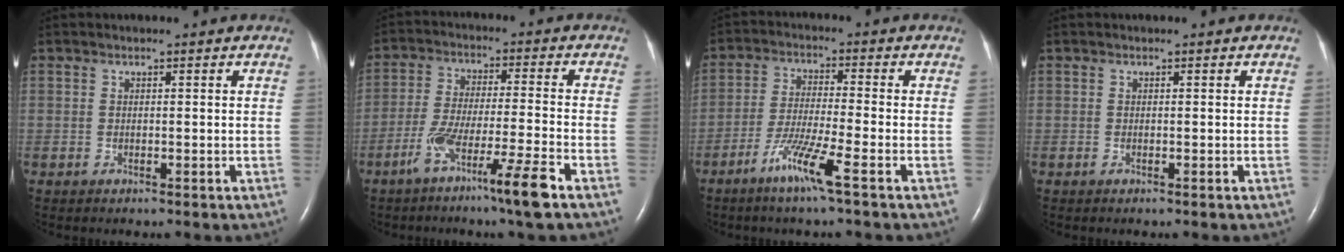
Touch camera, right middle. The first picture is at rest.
{"total": 9.9, "force": [-6.1, -0.9, 7.8], "torque": [-0.144, -0.018, -0.114]}
{"total": 7.1, "force": [-4.1, -0.9, 5.7], "torque": [-0.114, -0.017, -0.084]}
{"total": 0.0}